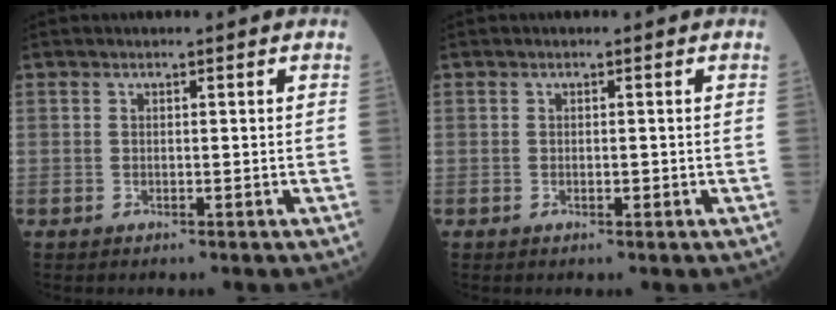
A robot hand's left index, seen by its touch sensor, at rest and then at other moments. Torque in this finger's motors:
{"motor_torque": [-0.13, 0.29, -0.05, -0.01]}